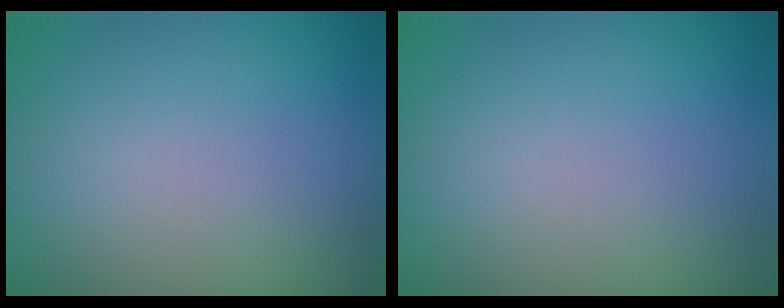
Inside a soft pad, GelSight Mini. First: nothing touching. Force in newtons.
{"total": 0.0}